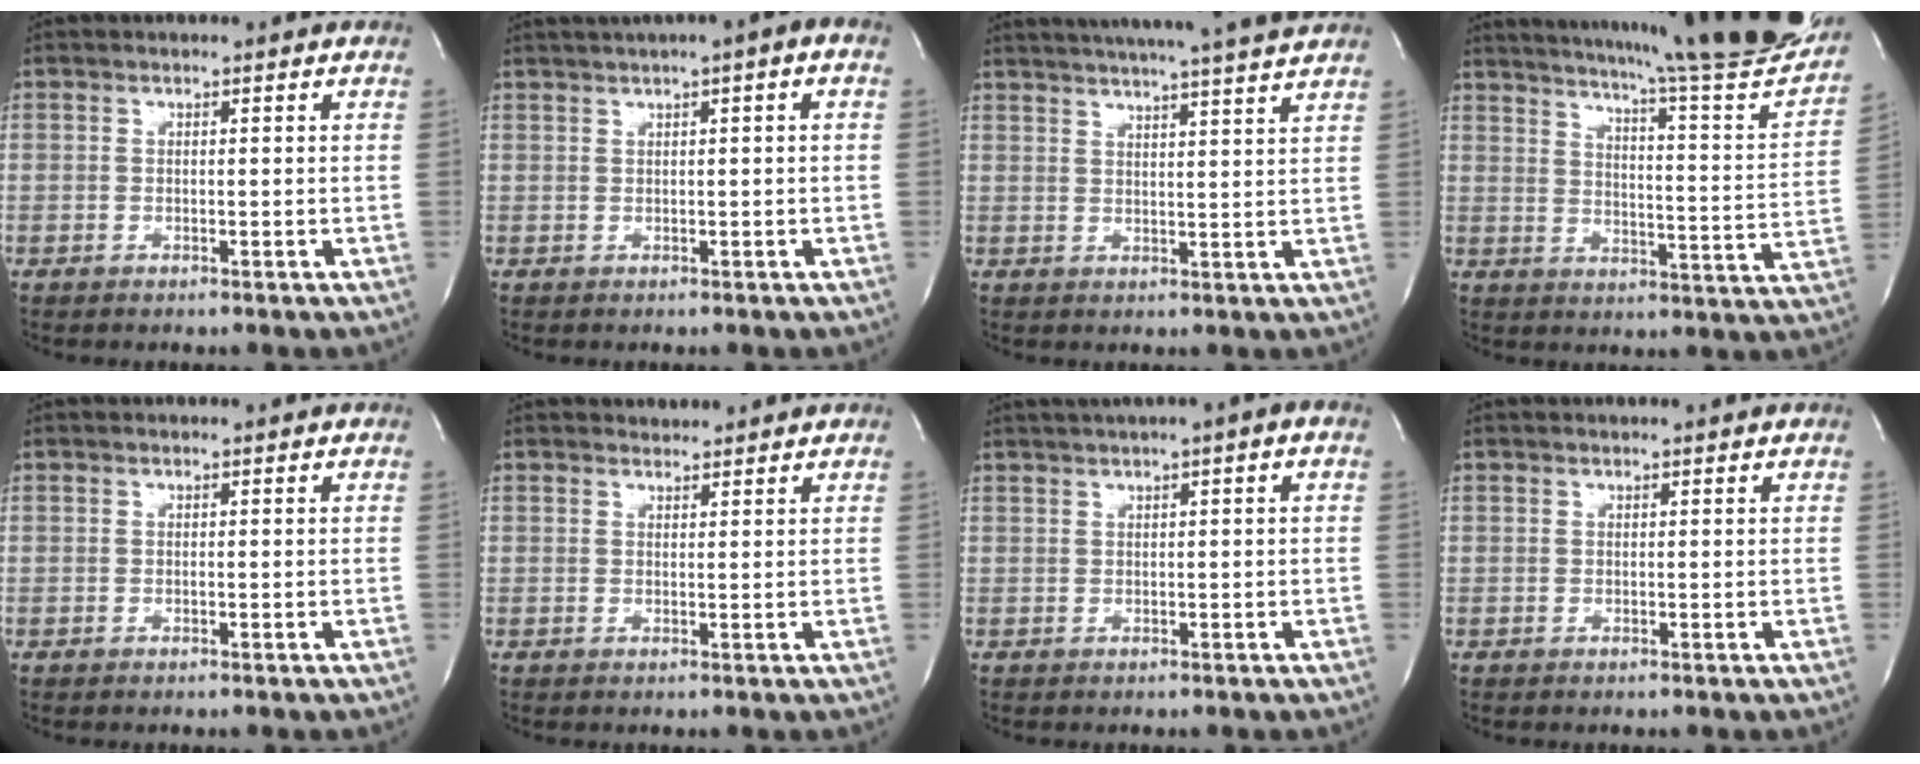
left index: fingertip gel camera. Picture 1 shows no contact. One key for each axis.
{"total": 4.9, "fx": 2.4, "fy": 0.2, "fz": 4.3, "tx": -0.071, "ty": 0.022, "tz": 0.037}
{"total": 17.7, "fx": 15.8, "fy": -0.9, "fz": 7.8, "tx": -0.133, "ty": -0.009, "tz": 0.207}
{"total": 28.2, "fx": 24.8, "fy": 0.7, "fz": 13.4, "tx": -0.206, "ty": -0.093, "tz": 0.307}
{"total": 0.0}
{"total": 1.7, "fx": 1.7, "fy": 0.2, "fz": -0.3, "tx": -0.008, "ty": 0.006, "tz": 0.028}
{"total": 4.5, "fx": 2.4, "fy": -0.1, "fz": 3.8, "tx": -0.066, "ty": 0.021, "tz": 0.039}
{"total": 1.4, "fx": 1.4, "fy": -0.1, "fz": 0.2, "tx": -0.009, "ty": 0.006, "tz": 0.019}